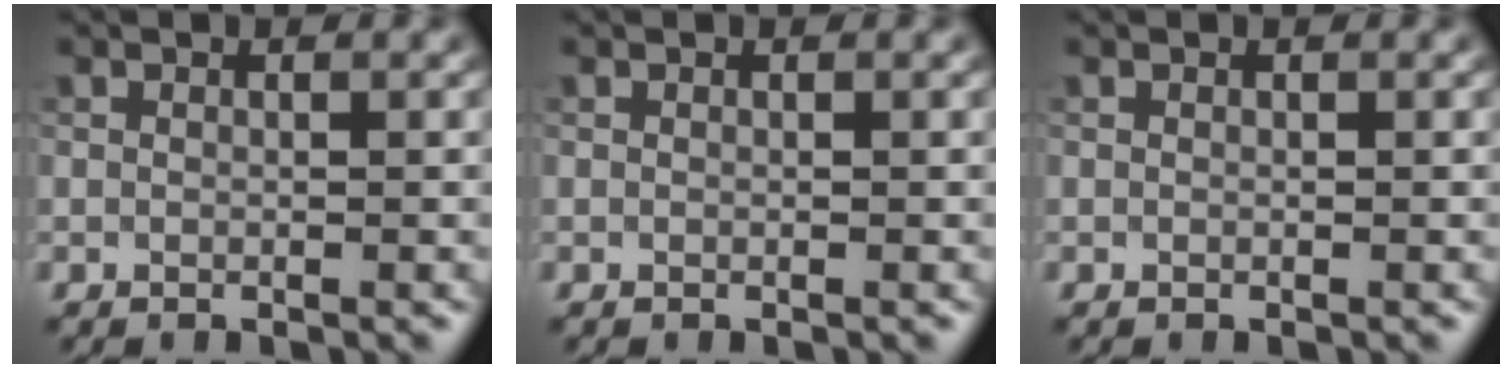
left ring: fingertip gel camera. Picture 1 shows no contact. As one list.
[{"total": 0.0}, {"total": 0.0}]